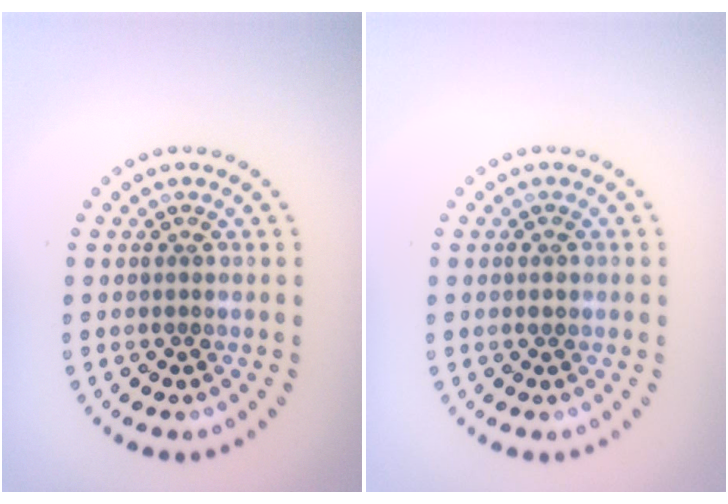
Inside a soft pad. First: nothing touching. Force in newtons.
{"total": 0.9, "press": 0.8, "slide": 0.2}